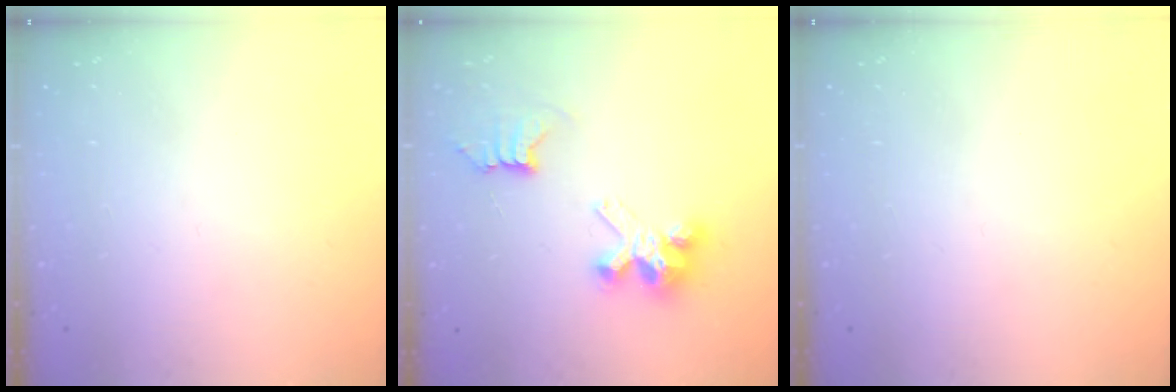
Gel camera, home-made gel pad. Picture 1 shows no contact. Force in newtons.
{"total": 7.9, "press": 7.9, "slide": 0.2}
{"total": 0.0}